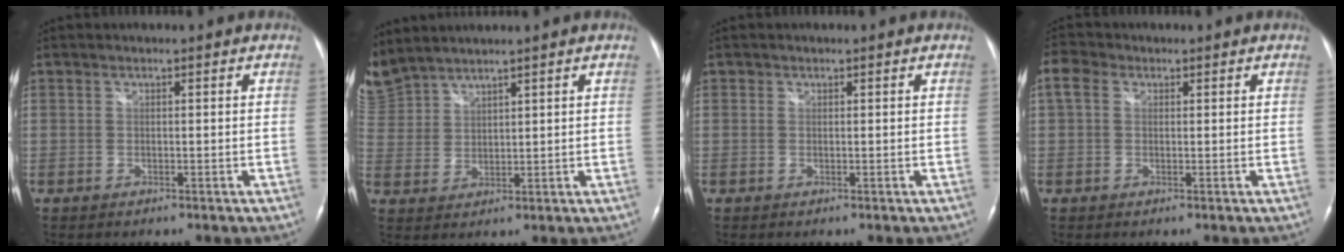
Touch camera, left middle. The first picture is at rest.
{"total": 7.8, "force": [7.4, 1.9, 1.5], "torque": [-0.056, 0.019, 0.161]}
{"total": 0.0}
{"total": 3.2, "force": [1.1, 2.4, 1.8], "torque": [-0.053, 0.025, 0.022]}